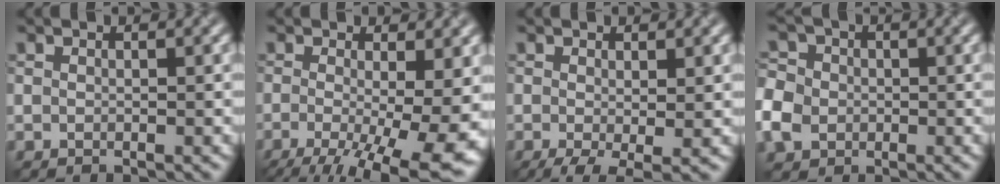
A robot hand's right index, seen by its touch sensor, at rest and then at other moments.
{"total": 12.9, "force": [-3.3, 4.6, 11.6], "torque": [-0.175, -0.025, -0.035]}
{"total": 3.0, "force": [-0.7, 0.9, 2.7], "torque": [-0.052, -0.013, -0.012]}
{"total": 5.6, "force": [-1.4, 4.7, 2.7], "torque": [-0.062, 0.001, -0.041]}